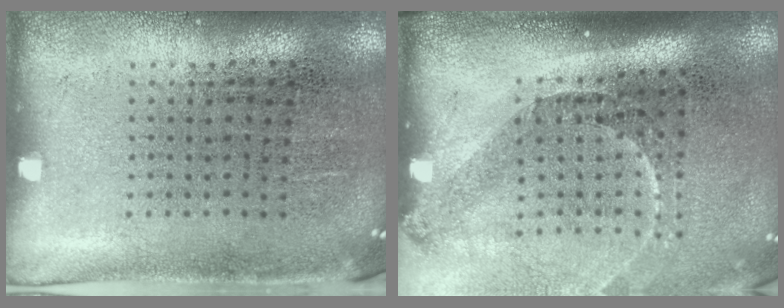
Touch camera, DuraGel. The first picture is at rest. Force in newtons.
{"total": 1.9, "press": 1.4, "slide": 1.4}